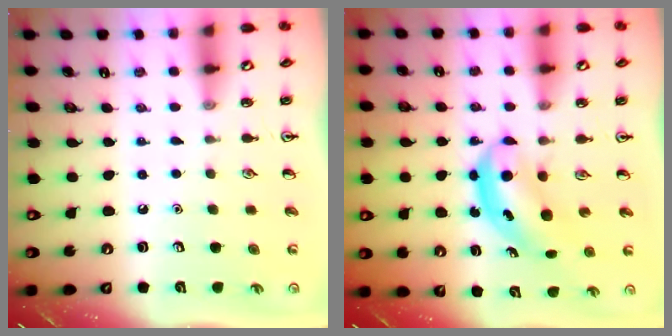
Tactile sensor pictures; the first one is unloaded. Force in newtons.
{"total": 5.1, "press": 5.0, "slide": 0.6}